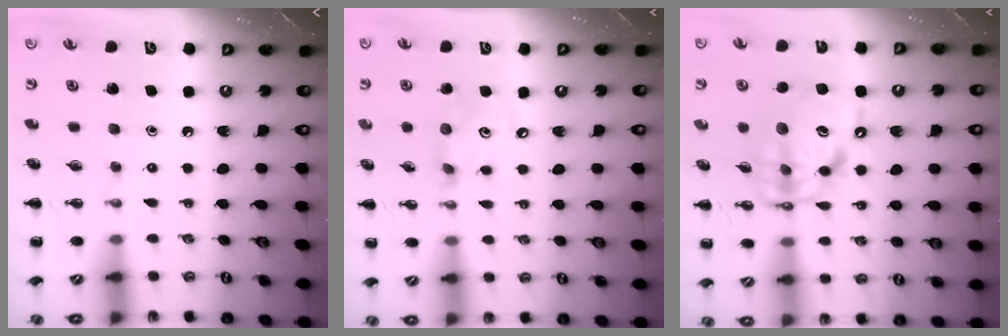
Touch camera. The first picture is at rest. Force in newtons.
{"total": 5.6, "press": 5.5, "slide": 1.1}
{"total": 12.5, "press": 12.0, "slide": 3.4}